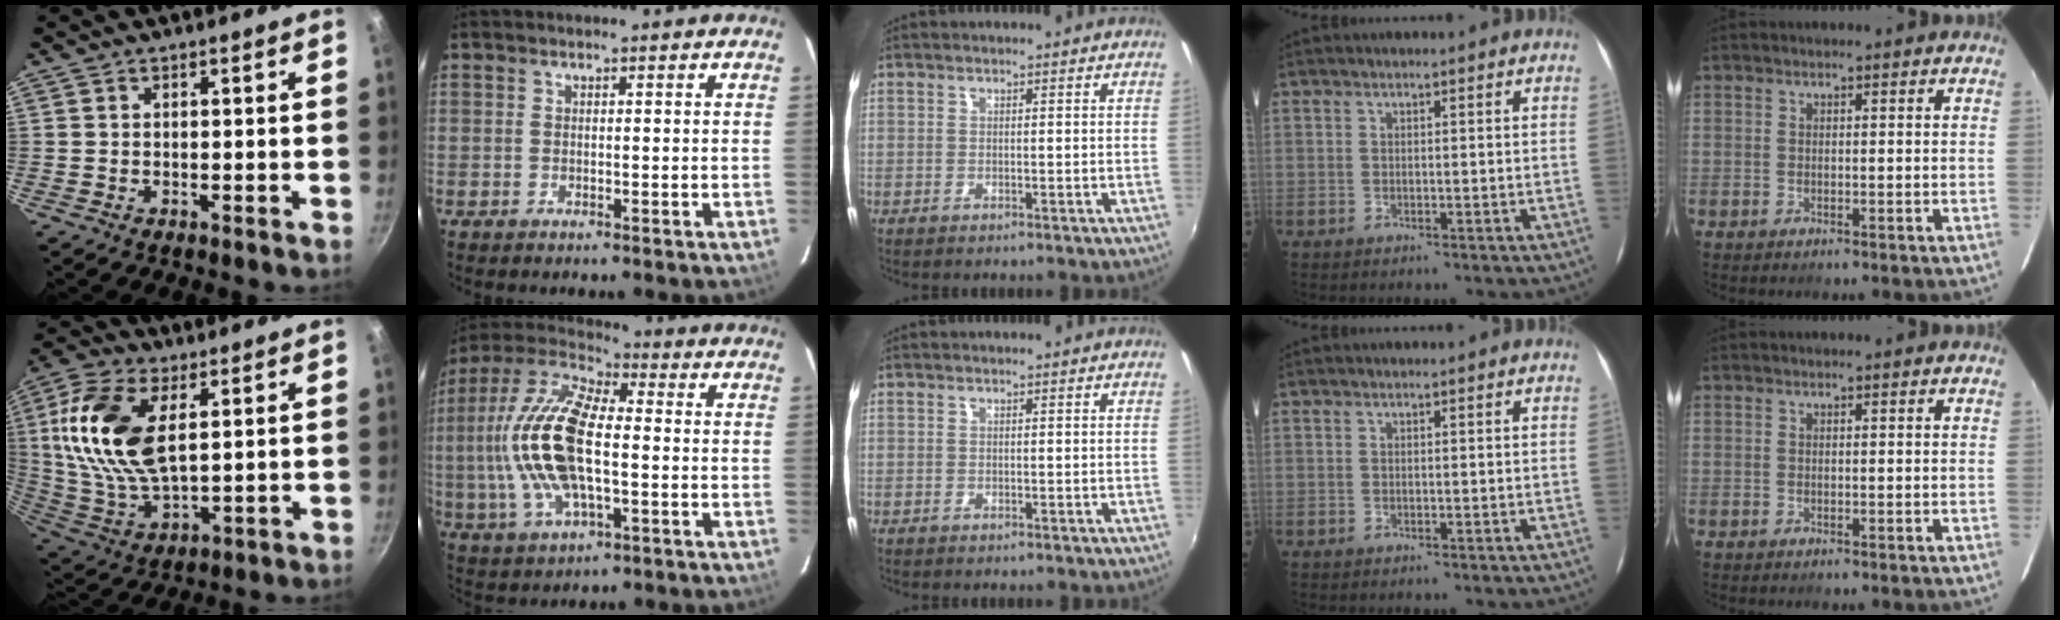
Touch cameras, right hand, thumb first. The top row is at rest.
{"thumb": {"total": 18.5, "force": [4.7, 9.8, 14.9], "torque": [-0.290, -0.008, 0.096]}, "index": {"total": 19.5, "force": [-1.0, 8.3, 17.7], "torque": [-0.369, 0.006, -0.024]}}